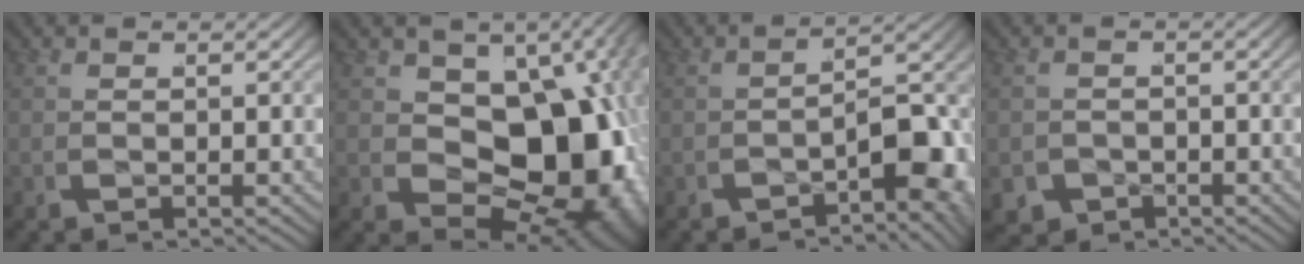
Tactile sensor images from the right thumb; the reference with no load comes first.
{"total": 17.0, "force": [-1.3, 10.6, 13.2], "torque": [-0.210, -0.065, 0.014]}
{"total": 6.1, "force": [-2.6, 2.1, 5.1], "torque": [-0.060, -0.010, -0.030]}
{"total": 4.0, "force": [-2.4, 3.0, 1.1], "torque": [-0.029, -0.028, -0.027]}